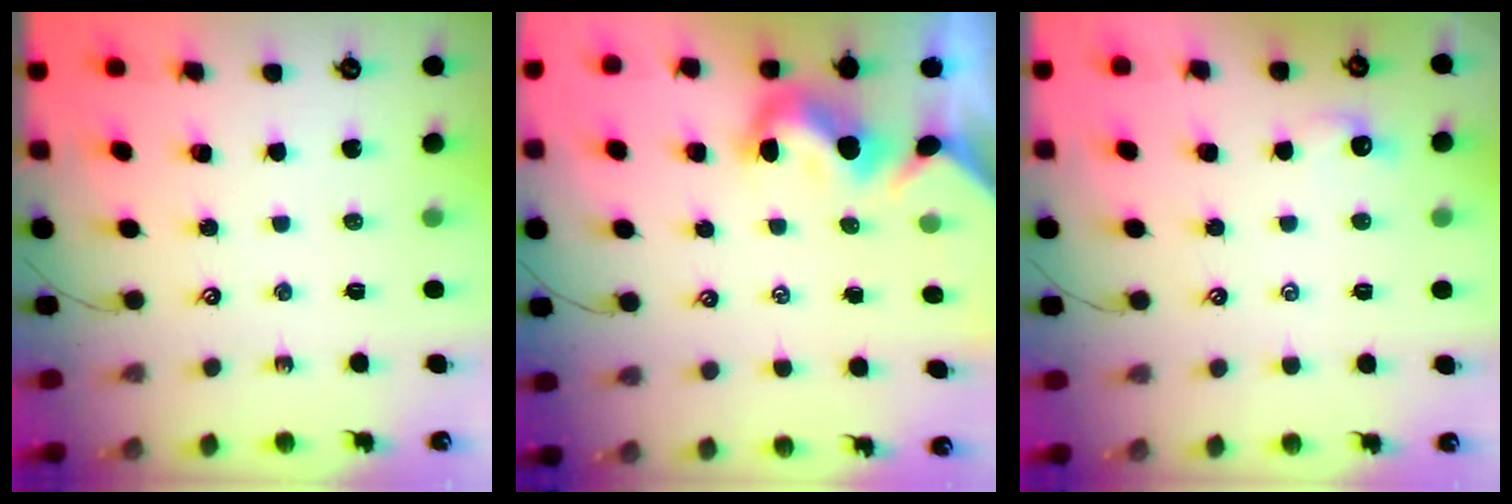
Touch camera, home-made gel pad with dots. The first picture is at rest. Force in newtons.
{"total": 1.7, "press": 1.7, "slide": 0.4}
{"total": 0.9, "press": 0.8, "slide": 0.4}